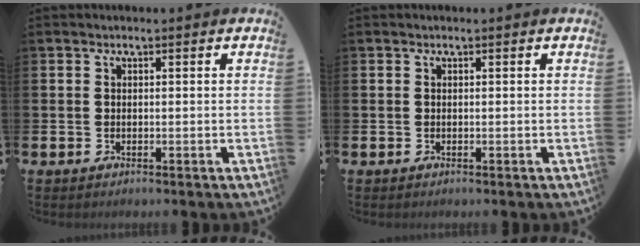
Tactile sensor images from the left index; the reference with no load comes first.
{"total": 0.0}